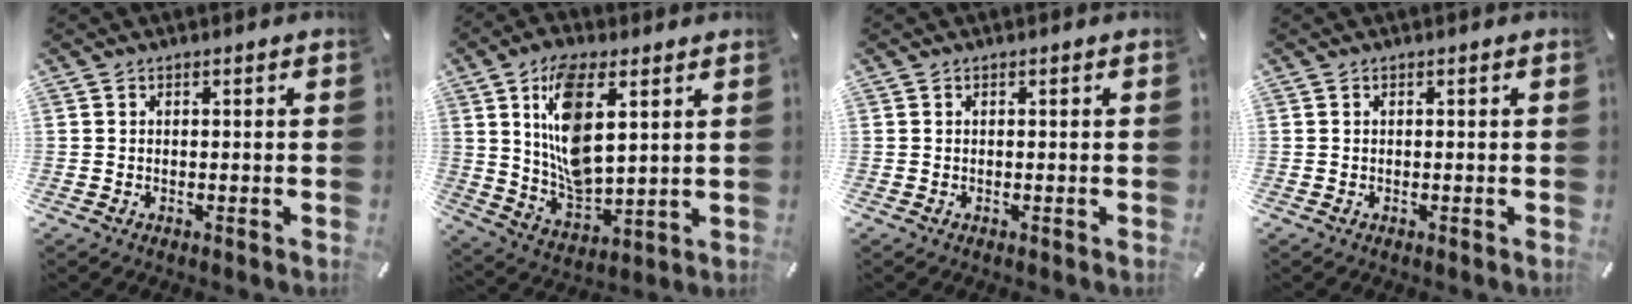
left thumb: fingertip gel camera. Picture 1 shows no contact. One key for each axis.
{"total": 14.4, "fx": 5.6, "fy": 7.4, "fz": 11.1, "tx": -0.224, "ty": -0.010, "tz": 0.099}
{"total": 0.0}
{"total": 0.0}